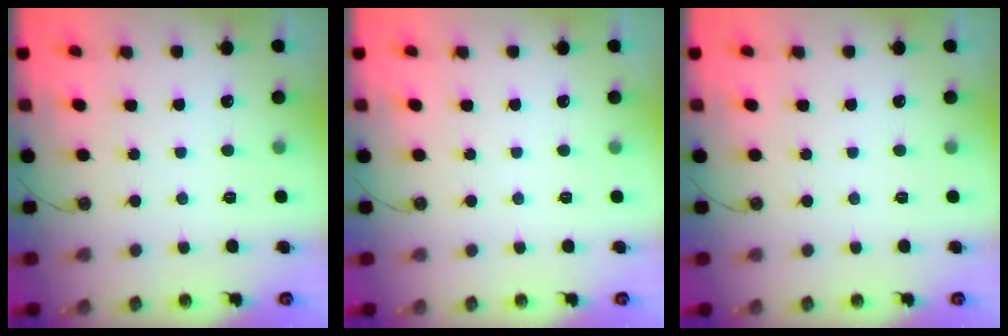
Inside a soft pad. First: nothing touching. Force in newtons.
{"total": 0.0}
{"total": 0.0}